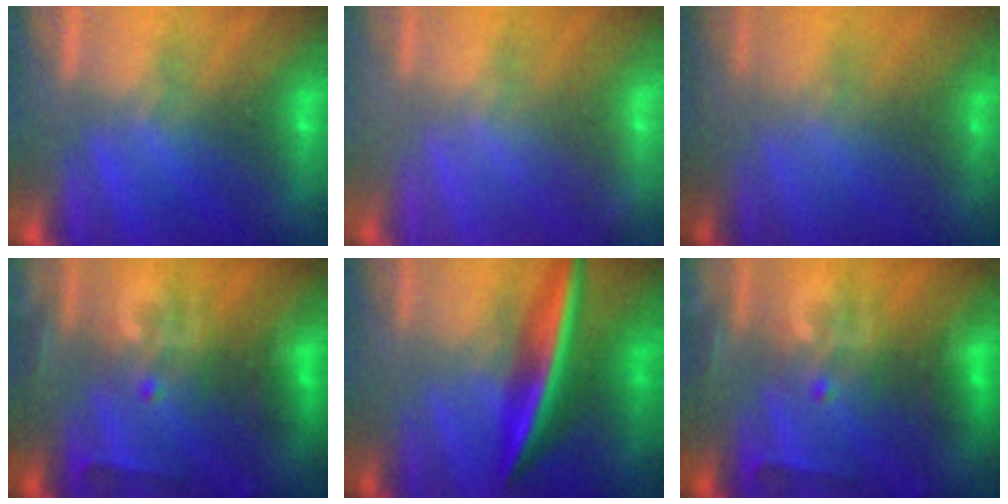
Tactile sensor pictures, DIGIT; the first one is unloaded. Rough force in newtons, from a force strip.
{"total": 1.8}
{"total": 1.7}
{"total": 2.9}
{"total": 2.5}
{"total": 2.9}